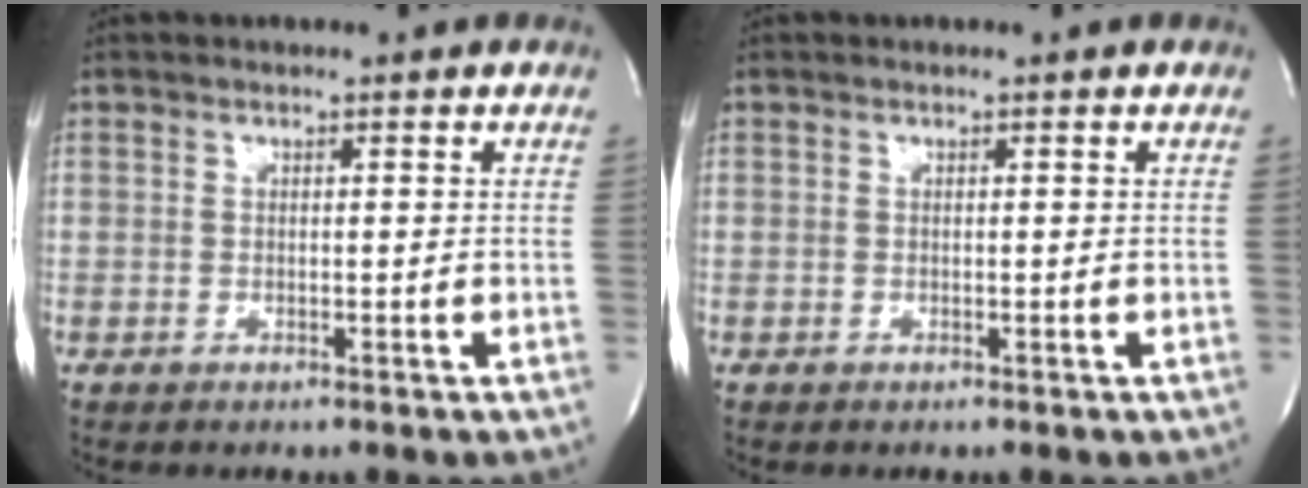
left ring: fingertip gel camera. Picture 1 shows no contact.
{"total": 0.0}